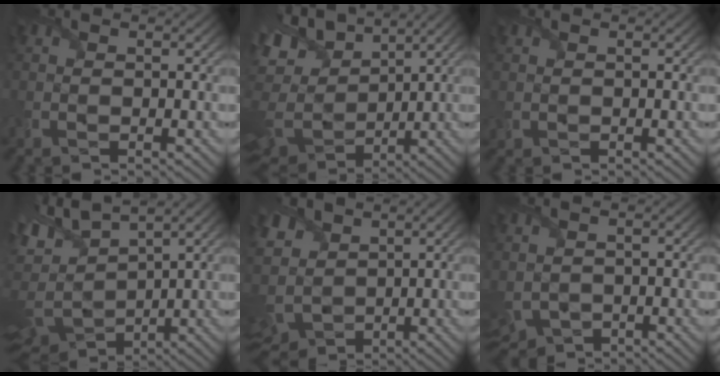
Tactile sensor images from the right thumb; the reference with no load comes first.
{"total": 15.5, "force": [3.8, 9.6, 11.6], "torque": [-0.271, 0.017, 0.093]}
{"total": 0.9, "force": [0.7, 0.6, 0.1], "torque": [-0.006, 0.001, 0.019]}
{"total": 11.0, "force": [3.4, 5.9, 8.6], "torque": [-0.217, 0.003, 0.070]}
{"total": 9.3, "force": [0.7, 7.4, 5.6], "torque": [-0.165, -0.017, 0.021]}
{"total": 4.3, "force": [-1.0, 2.9, 3.0], "torque": [-0.088, -0.024, -0.013]}